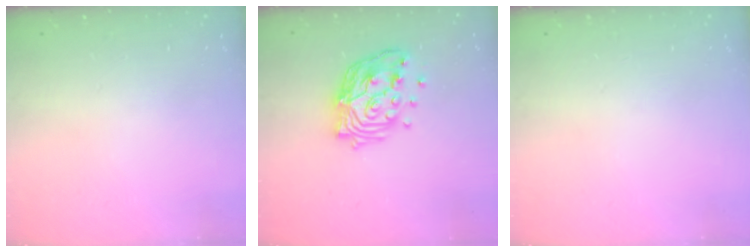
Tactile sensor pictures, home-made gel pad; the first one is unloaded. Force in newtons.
{"total": 15.6, "press": 15.6, "slide": 1.3}
{"total": 0.0}